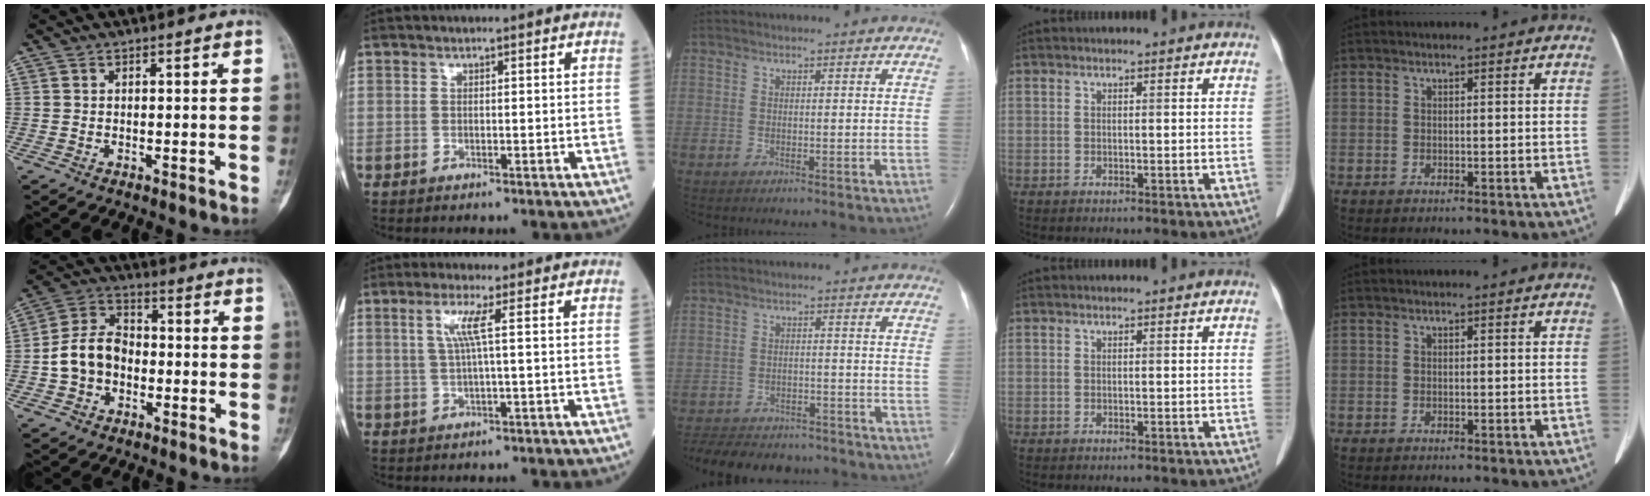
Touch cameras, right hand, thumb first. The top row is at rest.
{"thumb": {"total": 9.8, "force": [-1.8, 7.6, 6.0], "torque": [-0.101, 0.038, -0.045]}, "index": {"total": 3.8, "force": [1.0, -0.6, 3.6], "torque": [-0.079, 0.004, 0.021]}, "middle": {"total": 14.5, "force": [-12.7, 5.1, 4.8], "torque": [-0.112, -0.002, -0.174]}}